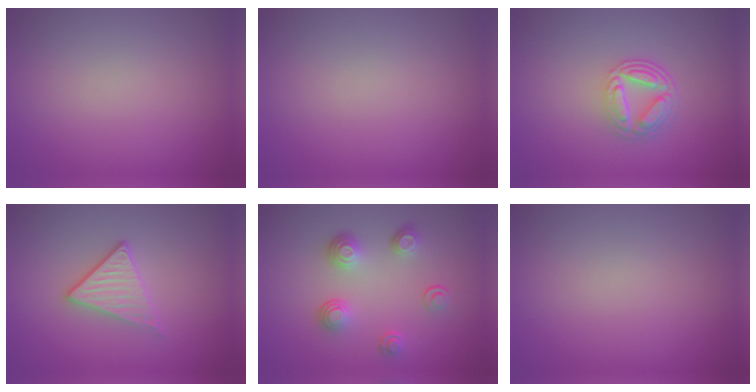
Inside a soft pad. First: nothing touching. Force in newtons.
{"total": 0.0}
{"total": 4.5, "press": 3.3, "slide": 3.0}
{"total": 2.9, "press": 2.6, "slide": 1.2}
{"total": 3.6, "press": 2.7, "slide": 2.4}
{"total": 0.0}